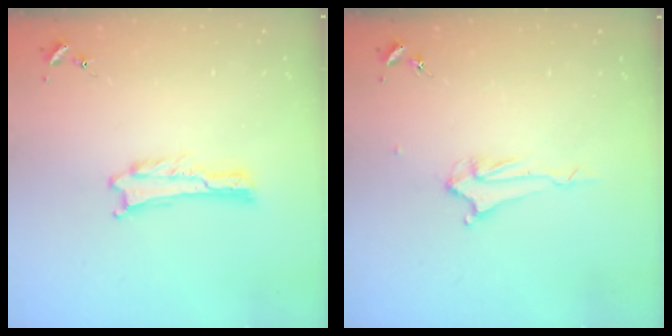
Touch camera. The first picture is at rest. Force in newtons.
{"total": 2.2, "press": 2.2, "slide": 0.3}